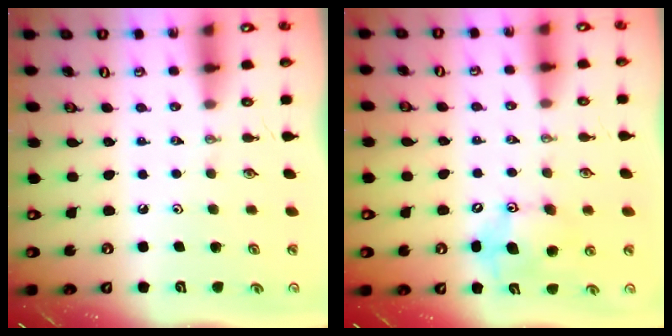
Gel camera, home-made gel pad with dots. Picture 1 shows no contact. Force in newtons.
{"total": 11.5, "press": 11.2, "slide": 2.6}